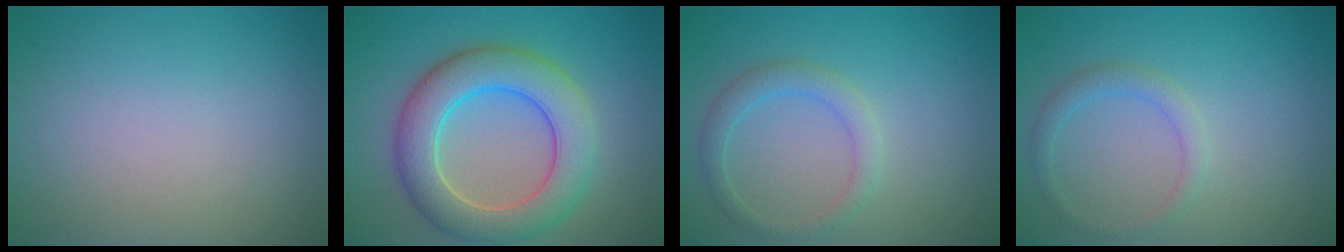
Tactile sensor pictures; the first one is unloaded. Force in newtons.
{"total": 7.5, "press": 7.5, "slide": 0.4}
{"total": 2.2, "press": 2.2, "slide": 0.1}
{"total": 1.7, "press": 1.7, "slide": 0.1}